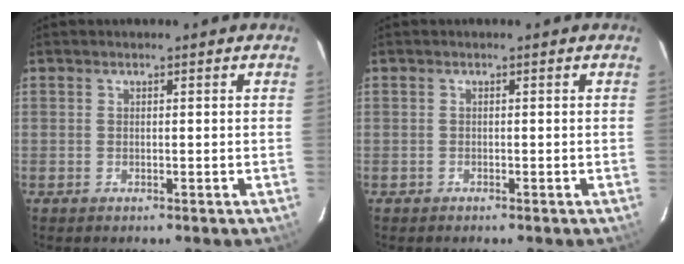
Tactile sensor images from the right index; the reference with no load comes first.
{"total": 0.8, "force": [-0.5, 0.5, -0.1], "torque": [0.000, 0.004, -0.009]}